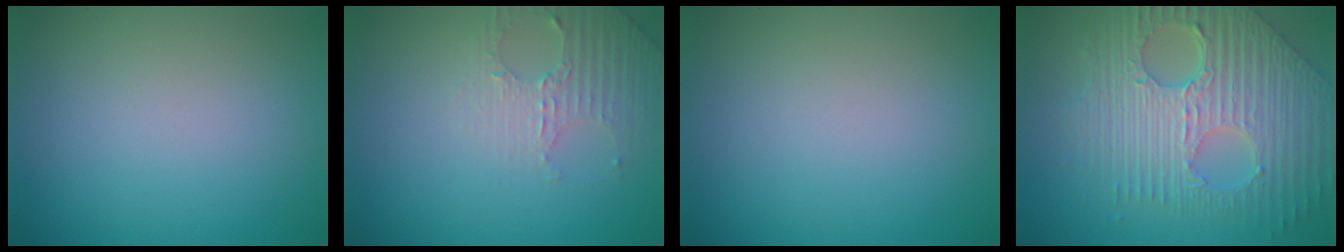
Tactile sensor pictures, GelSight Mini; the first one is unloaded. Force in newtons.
{"total": 3.0, "press": 2.9, "slide": 0.7}
{"total": 0.0}
{"total": 9.8, "press": 6.6, "slide": 7.2}